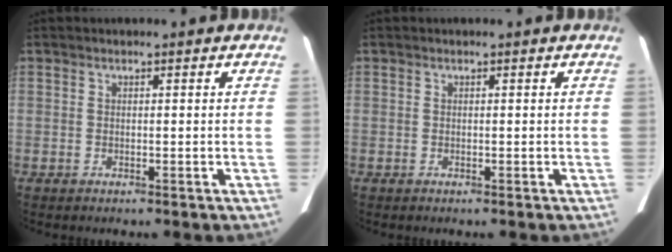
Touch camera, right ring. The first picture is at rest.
{"total": 0.0}